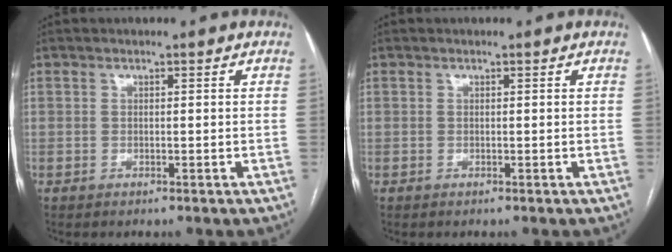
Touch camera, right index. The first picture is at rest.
{"total": 0.0}